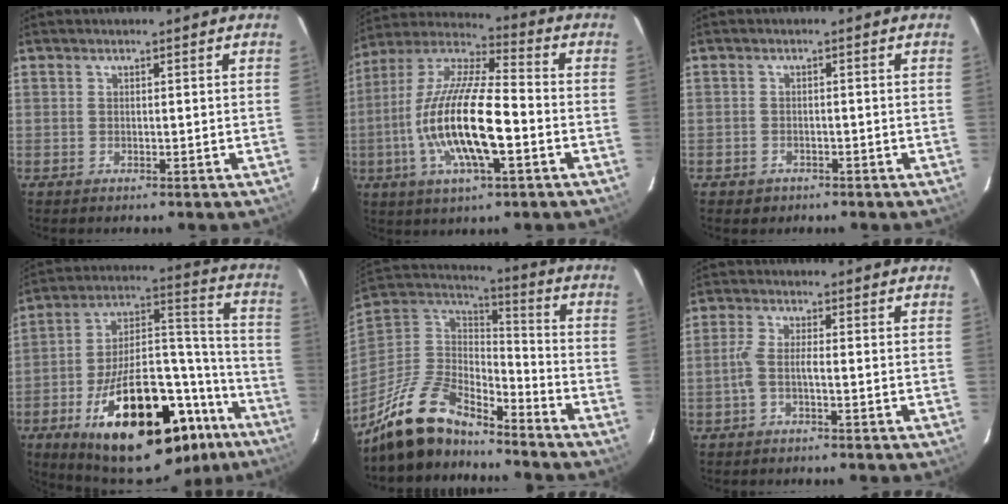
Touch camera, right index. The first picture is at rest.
{"total": 18.5, "force": [-4.4, 5.1, 17.2], "torque": [-0.339, -0.008, -0.087]}
{"total": 2.5, "force": [-1.5, 2.0, 0.5], "torque": [-0.017, 0.002, -0.019]}
{"total": 32.4, "force": [-19.4, 14.1, 21.7], "torque": [-0.335, 0.045, -0.271]}
{"total": 17.3, "force": [-14.4, 6.0, 7.4], "torque": [-0.179, -0.002, -0.270]}
{"total": 2.9, "force": [-1.2, 0.4, 2.6], "torque": [-0.061, 0.004, -0.024]}